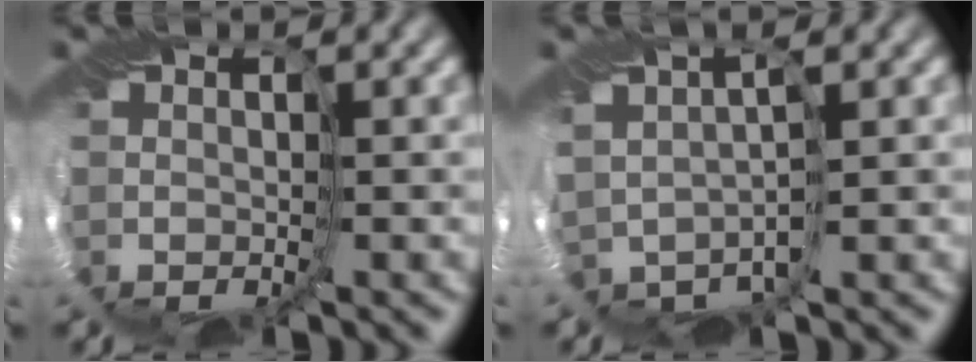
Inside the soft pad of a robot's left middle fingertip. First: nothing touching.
{"total": 1.2, "force": [0.9, -0.5, -0.5], "torque": [-0.019, 0.021, 0.031]}